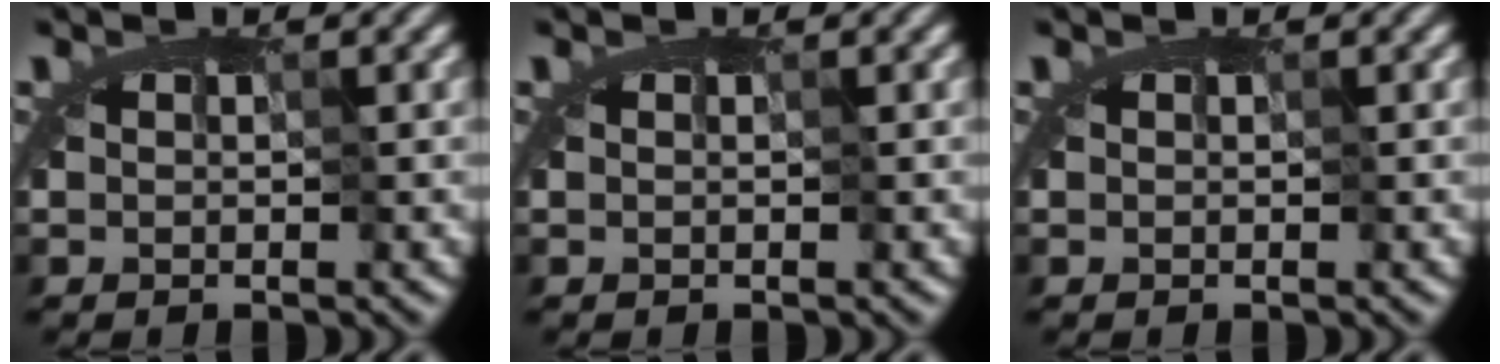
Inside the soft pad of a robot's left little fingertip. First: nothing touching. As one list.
[{"total": 0.0}, {"total": 0.0}]